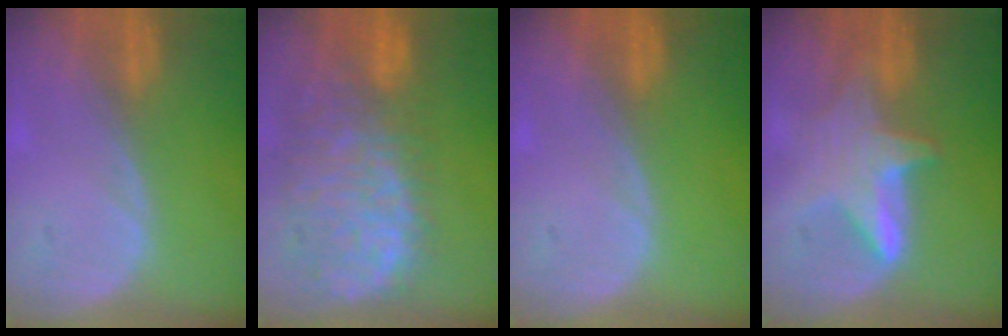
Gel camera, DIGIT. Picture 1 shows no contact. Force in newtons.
{"total": 13.5, "press": 11.0, "slide": 7.8}
{"total": 0.0}
{"total": 6.3, "press": 6.2, "slide": 0.7}